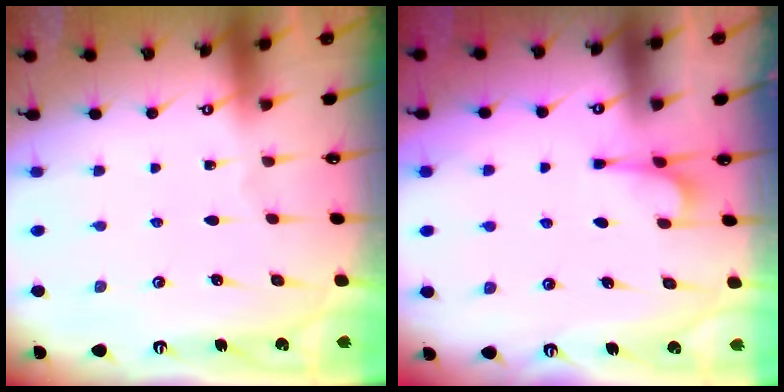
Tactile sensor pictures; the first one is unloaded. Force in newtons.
{"total": 2.1, "press": 2.0, "slide": 0.7}